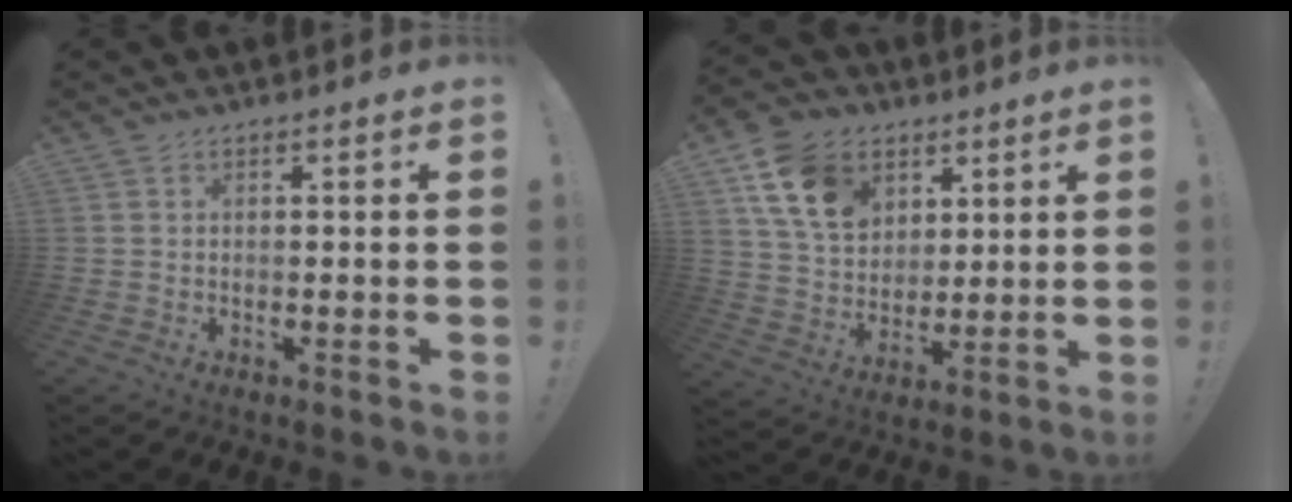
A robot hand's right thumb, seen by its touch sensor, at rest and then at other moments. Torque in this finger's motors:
{"motor_torque": [1.72, 2.08, 0.30, -0.21, 0.16]}